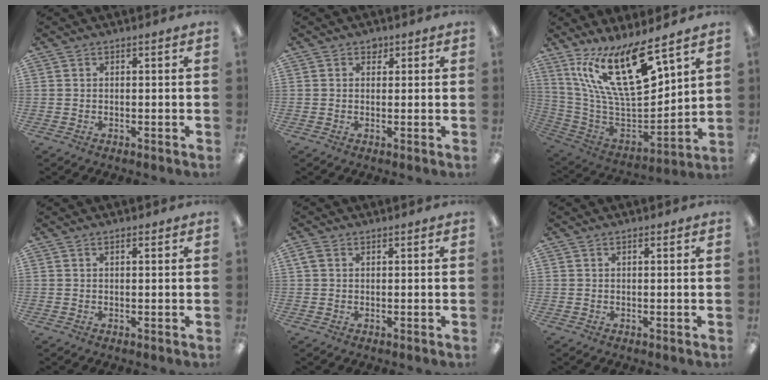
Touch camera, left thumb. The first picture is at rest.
{"total": 1.6, "force": [0.7, 1.2, 0.7], "torque": [-0.006, 0.000, 0.010]}
{"total": 22.7, "force": [13.5, 7.8, 16.5], "torque": [-0.311, -0.091, 0.239]}
{"total": 0.9, "force": [0.6, 0.3, 0.6], "torque": [-0.005, -0.001, 0.008]}
{"total": 2.0, "force": [0.8, 1.3, 1.4], "torque": [-0.029, 0.004, 0.014]}
{"total": 0.6, "force": [0.4, 0.1, 0.4], "torque": [0.000, -0.002, 0.005]}